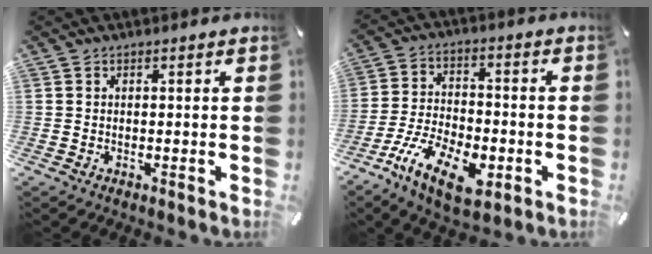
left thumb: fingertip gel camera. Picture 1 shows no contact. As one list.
[{"total": 14.8, "force": [-7.3, 7.7, 10.4], "torque": [-0.199, 0.041, -0.124]}]